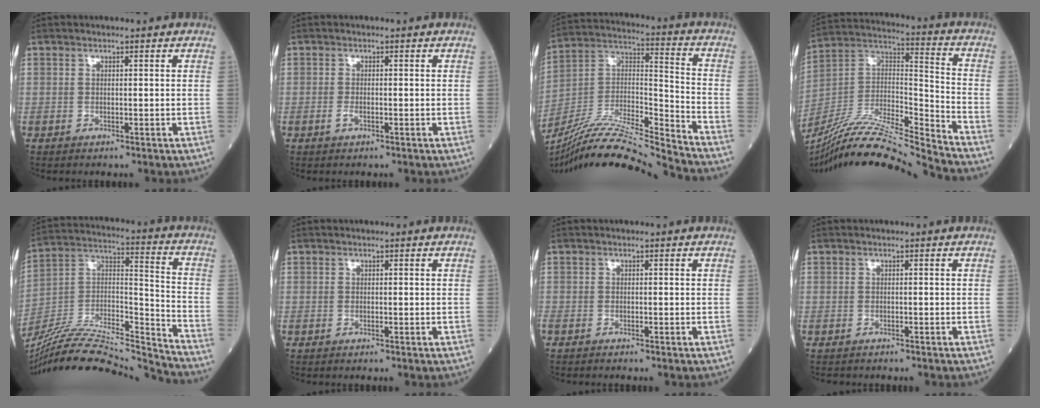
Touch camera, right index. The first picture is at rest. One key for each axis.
{"total": 1.2, "fx": -0.5, "fy": 0.4, "fz": 1.0, "tx": -0.022, "ty": -0.001, "tz": -0.008}
{"total": 20.8, "fx": -19.2, "fy": -1.1, "fz": 7.8, "tx": -0.170, "ty": 0.004, "tz": -0.341}
{"total": 21.3, "fx": -19.5, "fy": -1.0, "fz": 8.6, "tx": -0.189, "ty": 0.001, "tz": -0.351}
{"total": 25.3, "fx": -23.9, "fy": 1.4, "fz": 8.2, "tx": -0.160, "ty": 0.007, "tz": -0.397}
{"total": 0.0}
{"total": 1.4, "fx": -1.3, "fy": 0.0, "fz": 0.5, "tx": -0.014, "ty": -0.003, "tz": -0.021}
{"total": 1.6, "fx": -1.4, "fy": 0.6, "fz": 0.2, "tx": -0.010, "ty": -0.002, "tz": -0.021}